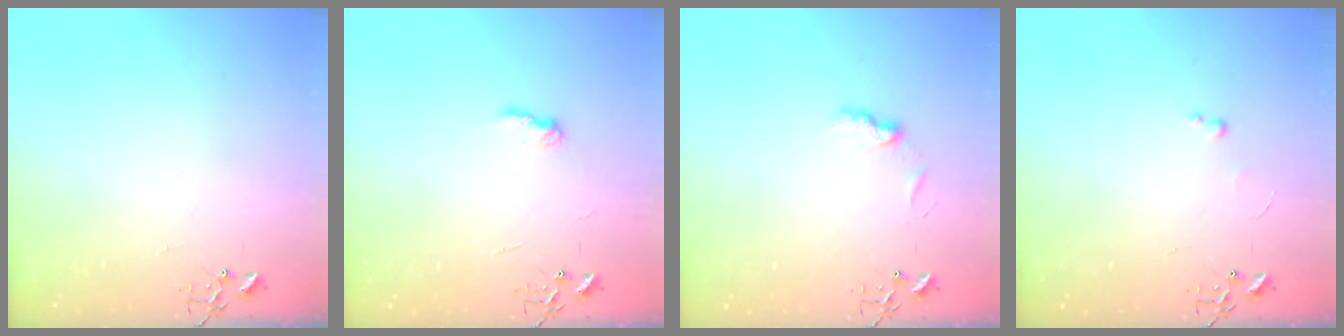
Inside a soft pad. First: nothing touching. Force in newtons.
{"total": 6.3, "press": 6.3, "slide": 0.1}
{"total": 7.6, "press": 7.6, "slide": 0.7}
{"total": 2.6, "press": 2.6, "slide": 0.4}